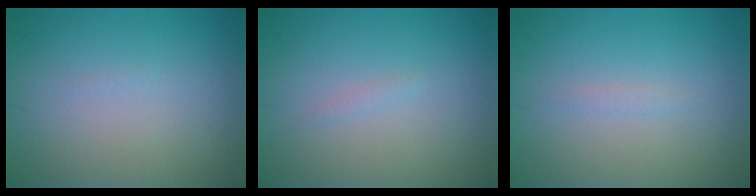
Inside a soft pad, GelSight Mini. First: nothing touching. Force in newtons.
{"total": 0.5, "press": 0.5, "slide": 0.1}
{"total": 0.6, "press": 0.6, "slide": 0.0}